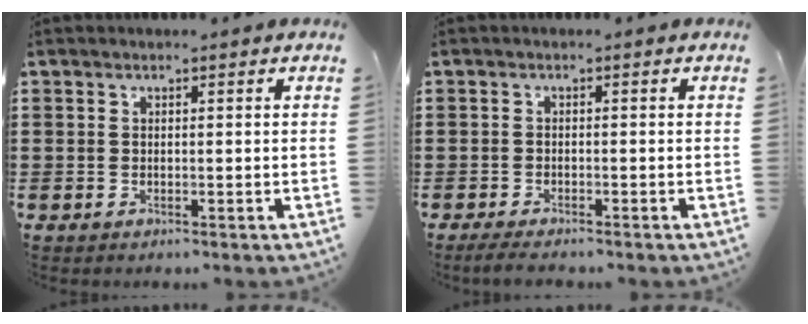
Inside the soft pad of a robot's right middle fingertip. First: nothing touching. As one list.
[{"total": 1.5, "force": [-1.4, 0.1, 0.6], "torque": [-0.012, -0.001, -0.026]}]